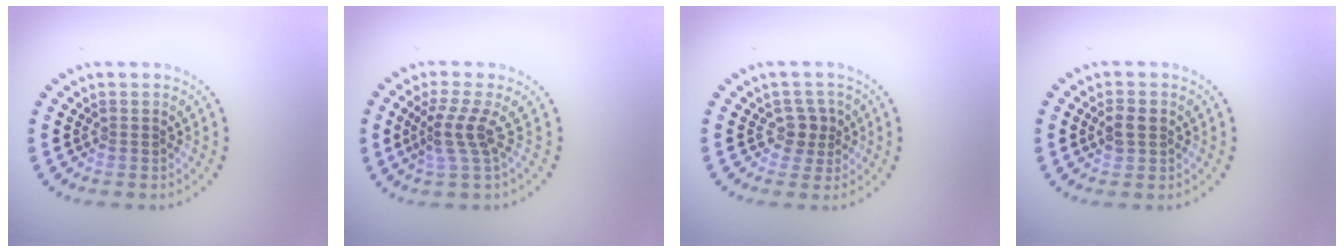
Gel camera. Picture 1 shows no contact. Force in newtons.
{"total": 2.7, "press": 1.9, "slide": 1.9}
{"total": 1.9, "press": 1.6, "slide": 1.0}
{"total": 1.8, "press": 1.7, "slide": 0.2}